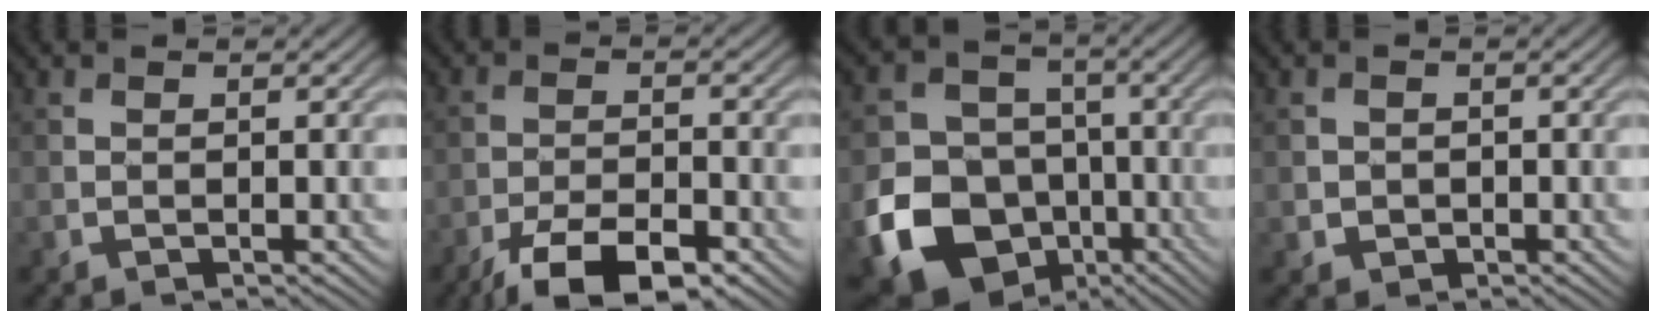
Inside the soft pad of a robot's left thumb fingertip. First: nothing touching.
{"total": 9.3, "force": [-6.4, 3.1, 6.0], "torque": [-0.104, -0.003, -0.115]}
{"total": 18.3, "force": [-7.6, 15.0, 7.1], "torque": [-0.177, -0.064, -0.142]}
{"total": 1.5, "force": [-0.3, 1.5, 0.4], "torque": [-0.006, -0.008, -0.008]}